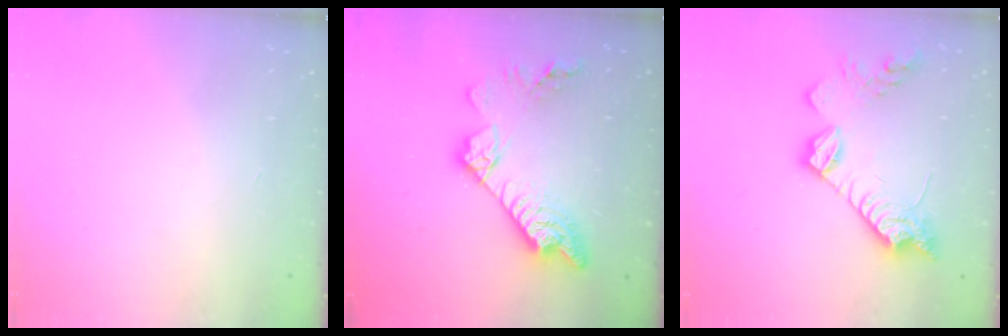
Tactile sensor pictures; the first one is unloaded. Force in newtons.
{"total": 14.8, "press": 14.8, "slide": 1.0}
{"total": 14.6, "press": 14.5, "slide": 0.6}